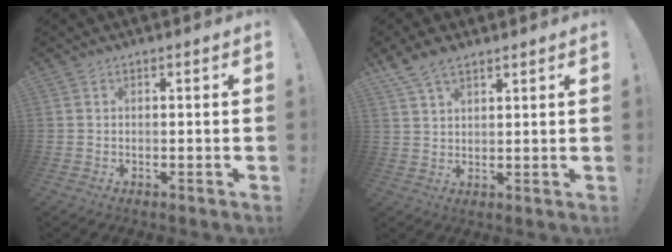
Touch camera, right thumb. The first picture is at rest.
{"total": 7.1, "force": [5.1, 3.2, 3.7], "torque": [-0.080, -0.015, 0.102]}